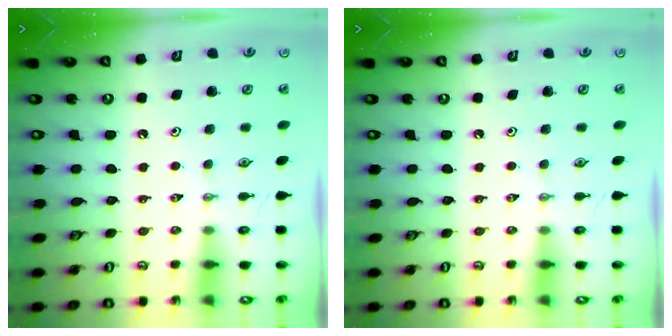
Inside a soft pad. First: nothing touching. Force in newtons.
{"total": 0.0}